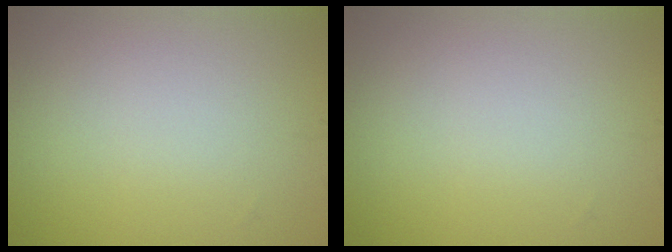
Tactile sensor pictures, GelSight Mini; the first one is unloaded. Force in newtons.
{"total": 0.0}